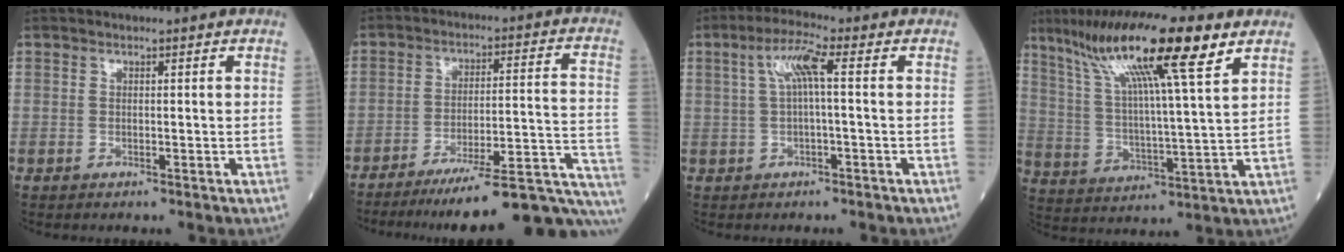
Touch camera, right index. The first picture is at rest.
{"total": 23.2, "force": [-19.7, 0.8, 12.3], "torque": [-0.085, 0.014, -0.268]}
{"total": 5.1, "force": [0.9, 0.4, 5.0], "torque": [-0.099, 0.020, 0.021]}
{"total": 18.0, "force": [11.0, 0.7, 14.2], "torque": [-0.261, 0.032, 0.190]}